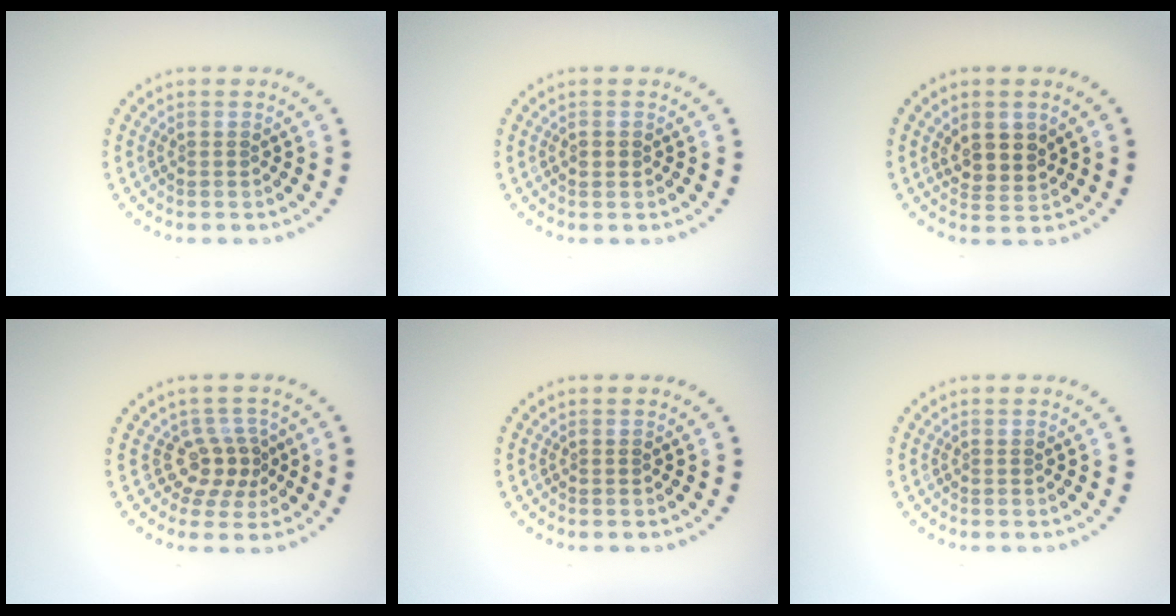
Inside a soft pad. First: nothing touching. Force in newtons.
{"total": 1.2, "press": 1.2, "slide": 0.1}
{"total": 2.8, "press": 2.5, "slide": 1.3}
{"total": 2.9, "press": 2.1, "slide": 2.0}
{"total": 0.0}
{"total": 0.0}